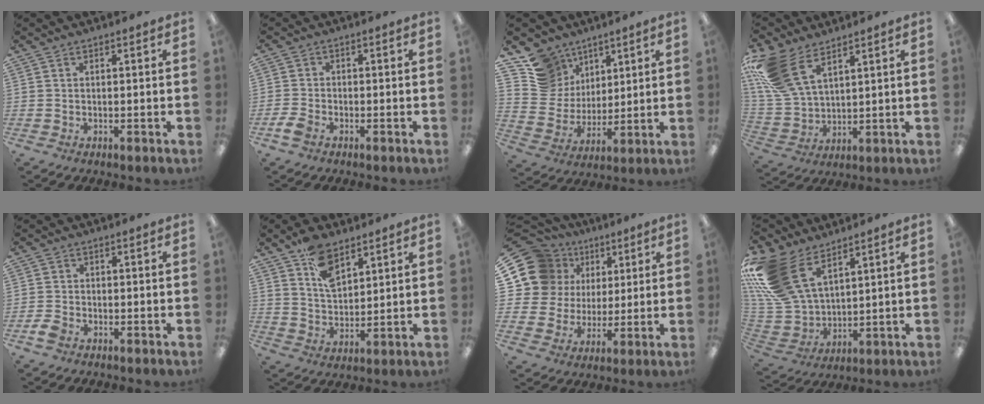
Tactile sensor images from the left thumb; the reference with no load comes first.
{"total": 2.9, "force": [-1.9, 1.6, 1.6], "torque": [-0.036, 0.004, -0.037]}
{"total": 12.6, "force": [8.4, 9.2, 1.7], "torque": [-0.060, -0.056, 0.171]}
{"total": 15.1, "force": [8.9, 7.9, 9.2], "torque": [-0.221, -0.025, 0.169]}
{"total": 2.7, "force": [-1.6, 1.7, 1.3], "torque": [-0.034, 0.002, -0.032]}
{"total": 9.5, "force": [6.0, 5.2, 5.2], "torque": [-0.087, -0.022, 0.108]}
{"total": 16.1, "force": [6.5, 13.7, 5.3], "torque": [-0.120, -0.025, 0.138]}
{"total": 20.9, "force": [11.2, 12.3, 12.7], "torque": [-0.309, -0.052, 0.209]}